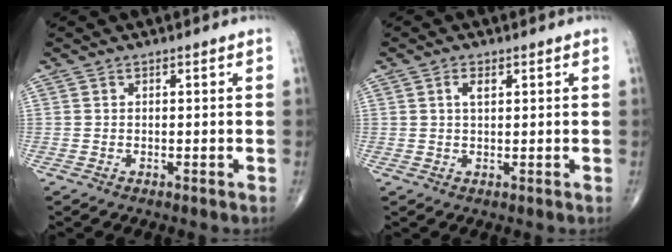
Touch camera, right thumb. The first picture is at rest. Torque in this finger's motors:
{"motor_torque": [0.03, 0.11, 0.27, 0.27, 0.02]}